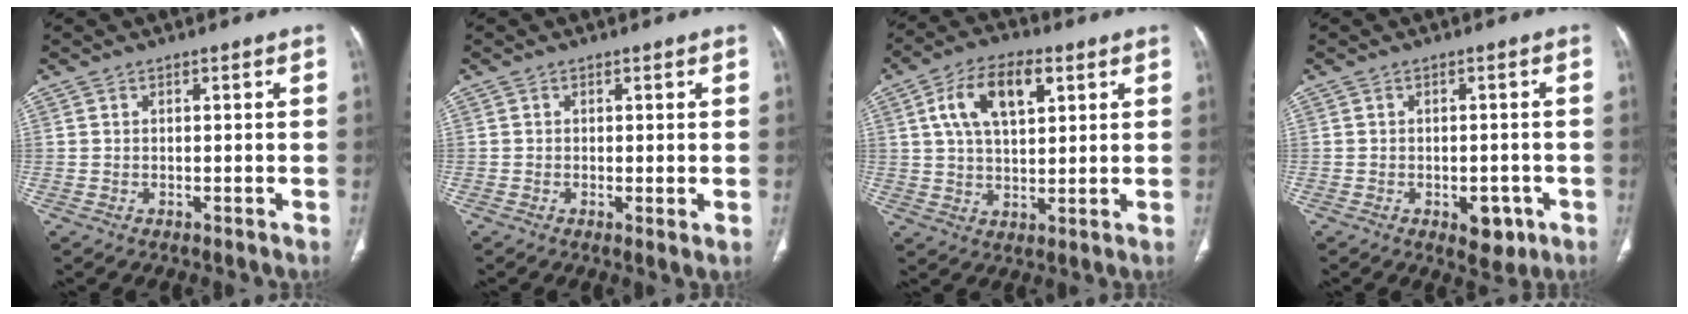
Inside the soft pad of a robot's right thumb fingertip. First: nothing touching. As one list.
[{"total": 1.4, "force": [-0.2, 0.2, 1.4], "torque": [-0.030, -0.009, -0.006]}, {"total": 11.6, "force": [4.3, 6.0, 8.9], "torque": [-0.150, 0.002, 0.075]}, {"total": 4.8, "force": [-2.1, 2.8, 3.3], "torque": [-0.021, 0.005, -0.019]}]